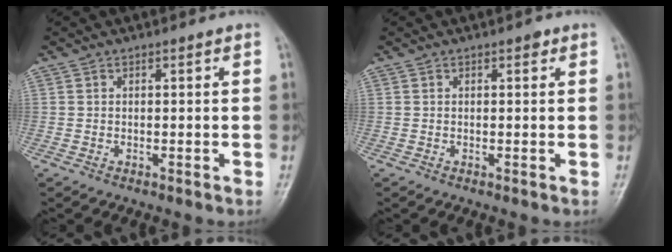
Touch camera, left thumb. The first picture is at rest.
{"total": 1.2, "force": [0.6, 0.7, 0.8], "torque": [-0.003, 0.000, 0.004]}